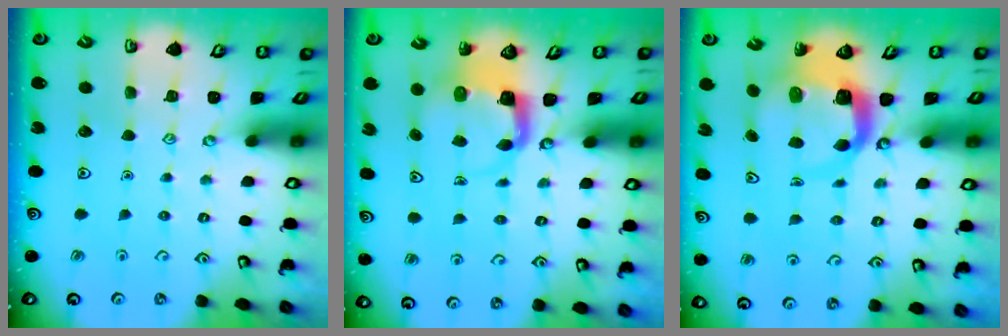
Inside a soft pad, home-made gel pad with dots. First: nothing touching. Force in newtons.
{"total": 4.3, "press": 4.3, "slide": 0.3}
{"total": 7.2, "press": 7.1, "slide": 1.1}